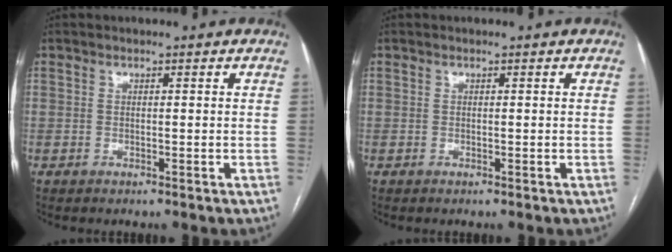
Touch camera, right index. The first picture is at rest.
{"total": 0.0}